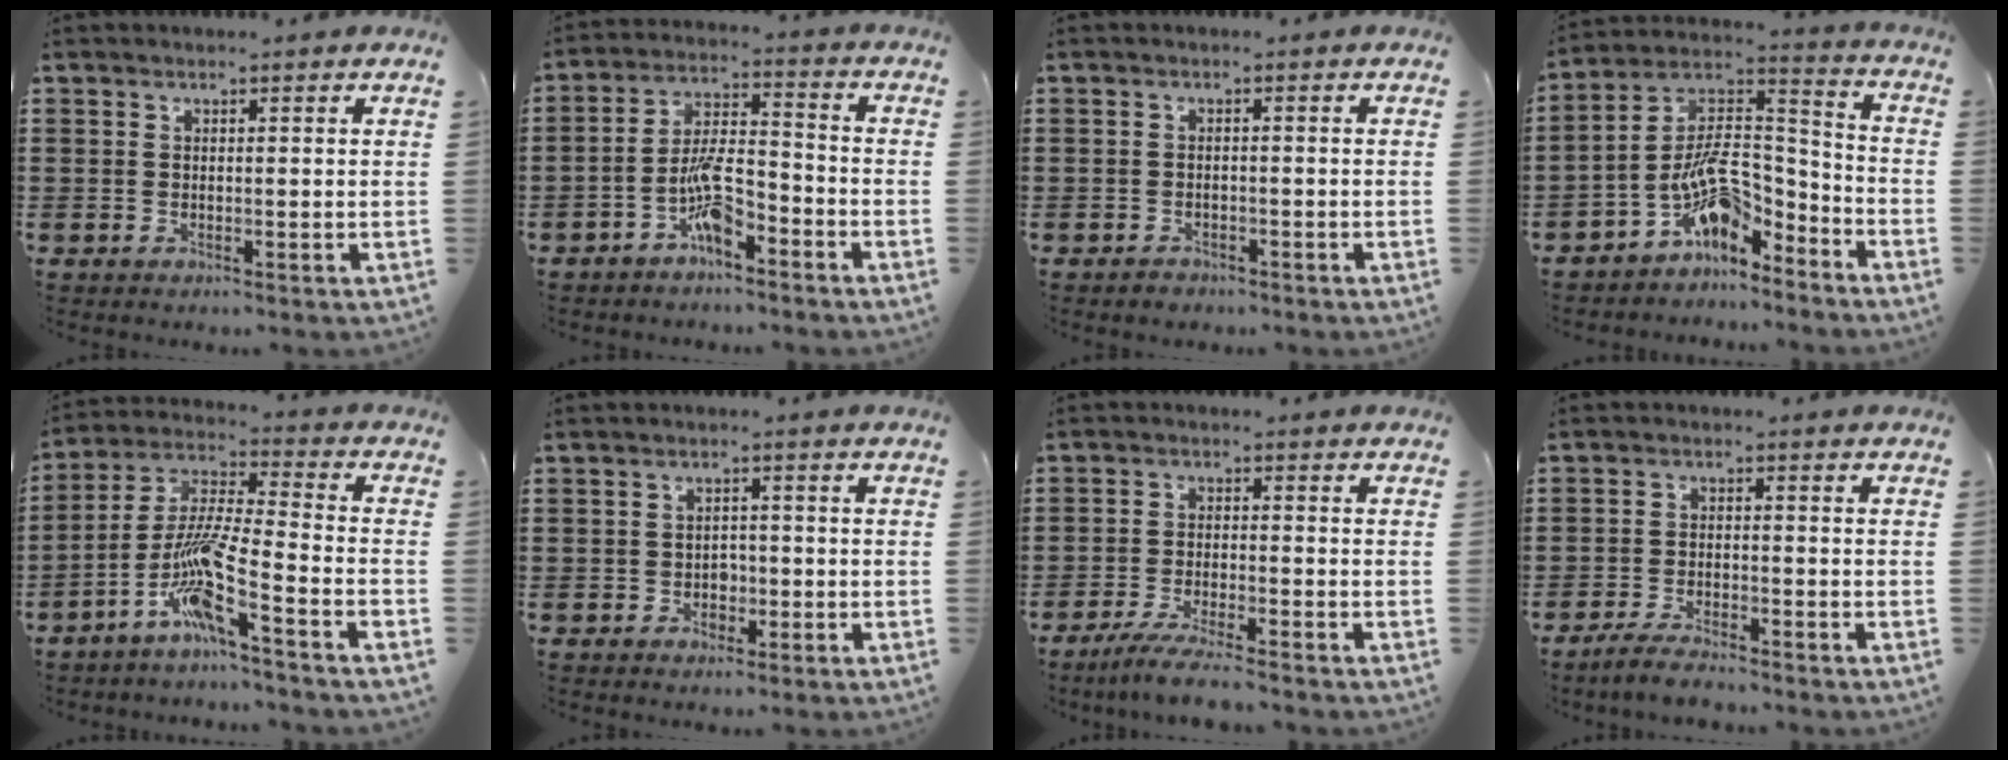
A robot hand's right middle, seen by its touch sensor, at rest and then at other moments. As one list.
[{"total": 7.0, "force": [-4.1, 2.0, 5.3], "torque": [-0.122, 0.002, -0.082]}, {"total": 1.0, "force": [-0.9, 0.4, 0.1], "torque": [-0.006, 0.000, -0.020]}, {"total": 10.0, "force": [-6.5, 4.1, 6.4], "torque": [-0.141, -0.003, -0.133]}, {"total": 10.7, "force": [-7.1, 0.1, 8.0], "torque": [-0.187, -0.027, -0.150]}, {"total": 1.9, "force": [-0.8, 1.5, 0.8], "torque": [-0.019, 0.002, -0.018]}, {"total": 4.5, "force": [-4.0, -0.2, 2.1], "torque": [-0.048, -0.015, -0.077]}, {"total": 3.1, "force": [-3.0, 0.2, 1.0], "torque": [-0.027, 0.001, -0.063]}]